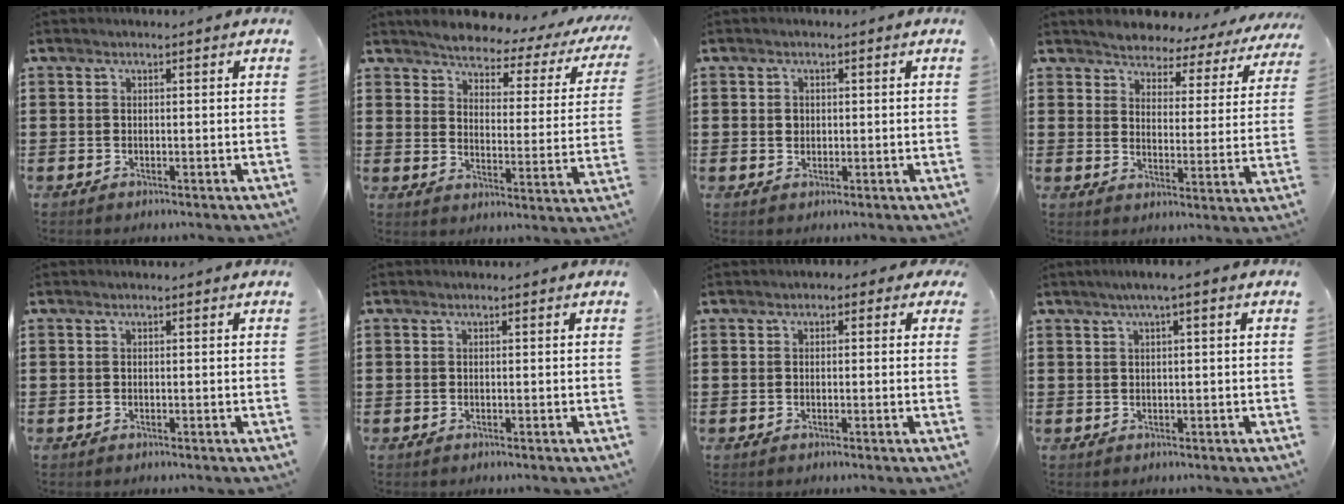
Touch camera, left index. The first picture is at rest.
{"total": 3.0, "force": [2.8, 0.6, 0.8], "torque": [-0.039, -0.024, 0.038]}
{"total": 1.3, "force": [0.2, 1.2, 0.5], "torque": [-0.013, 0.007, 0.004]}
{"total": 3.7, "force": [3.6, 0.4, -0.4], "torque": [-0.021, -0.033, 0.057]}
{"total": 0.0}
{"total": 0.0}
{"total": 1.1, "force": [-0.3, 0.7, 0.7], "torque": [-0.017, 0.005, -0.009]}
{"total": 1.9, "force": [0.4, -0.1, 1.9], "torque": [-0.034, -0.003, 0.007]}